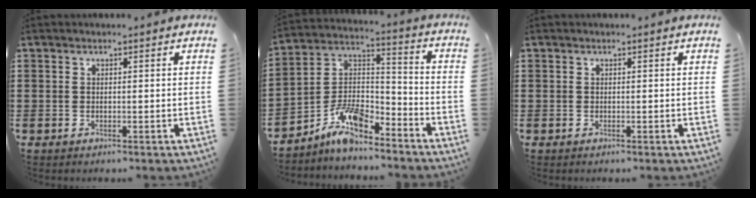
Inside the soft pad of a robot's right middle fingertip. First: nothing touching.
{"total": 9.4, "force": [-7.6, 3.0, 4.7], "torque": [-0.102, 0.011, -0.149]}
{"total": 0.0}